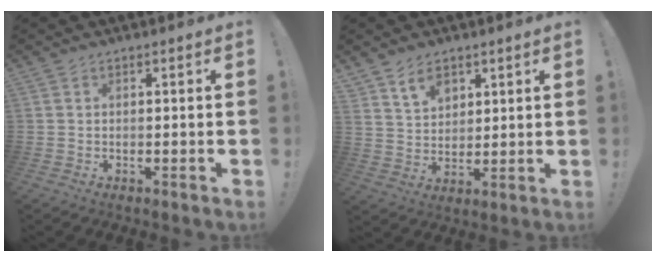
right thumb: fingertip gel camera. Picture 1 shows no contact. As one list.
[{"total": 7.4, "force": [5.0, 4.9, 2.4], "torque": [-0.033, -0.032, 0.094]}]